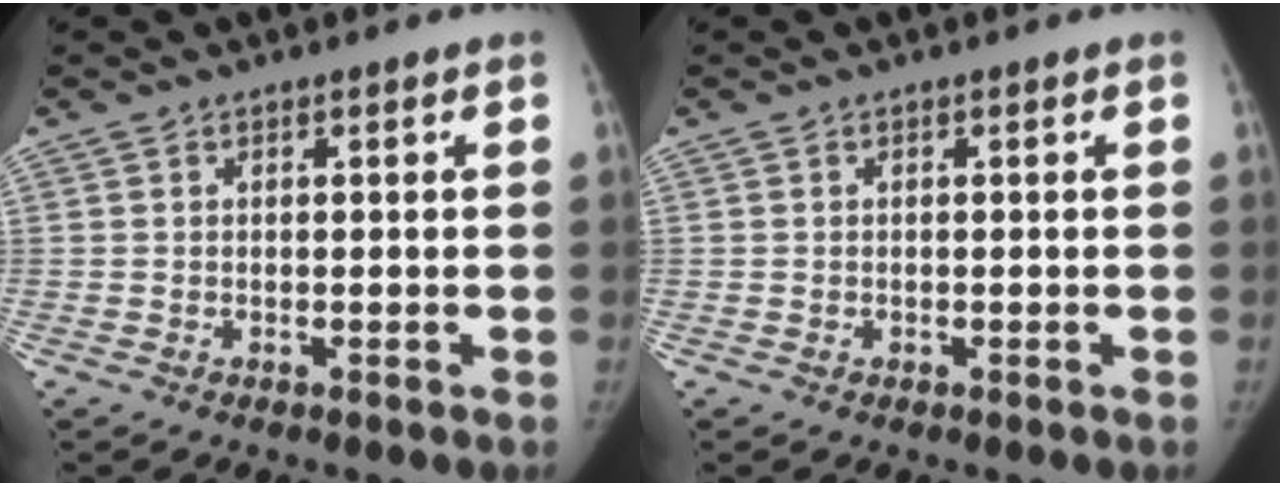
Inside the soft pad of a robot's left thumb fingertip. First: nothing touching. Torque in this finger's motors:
{"motor_torque": [-0.21, -0.15, 0.27, 0.29, 0.00]}